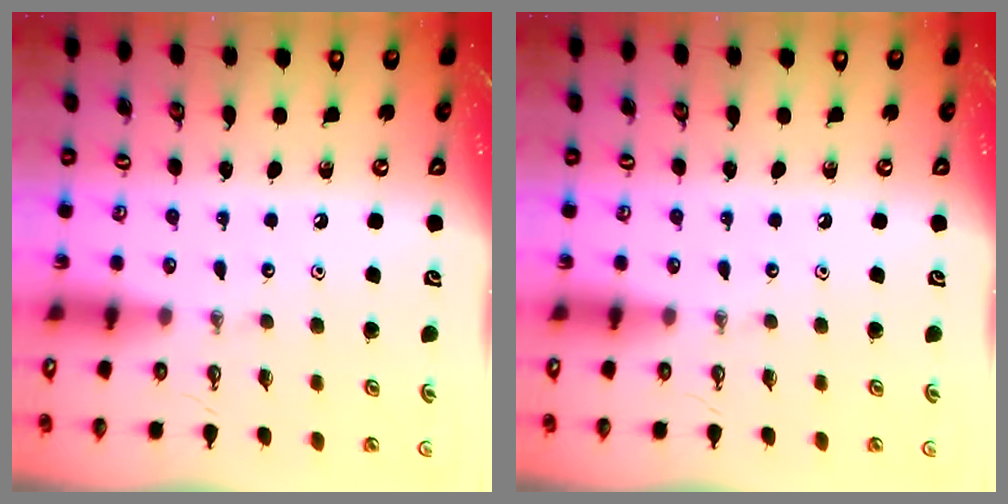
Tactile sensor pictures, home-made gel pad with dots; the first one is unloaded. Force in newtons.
{"total": 0.0}